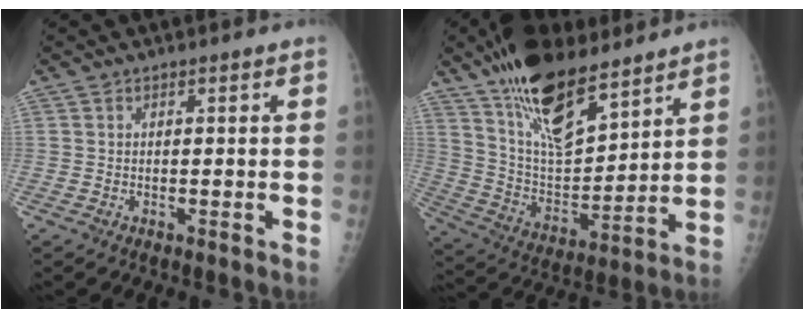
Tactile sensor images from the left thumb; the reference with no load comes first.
{"total": 19.1, "force": [13.6, 7.2, 11.4], "torque": [-0.167, -0.072, 0.251]}